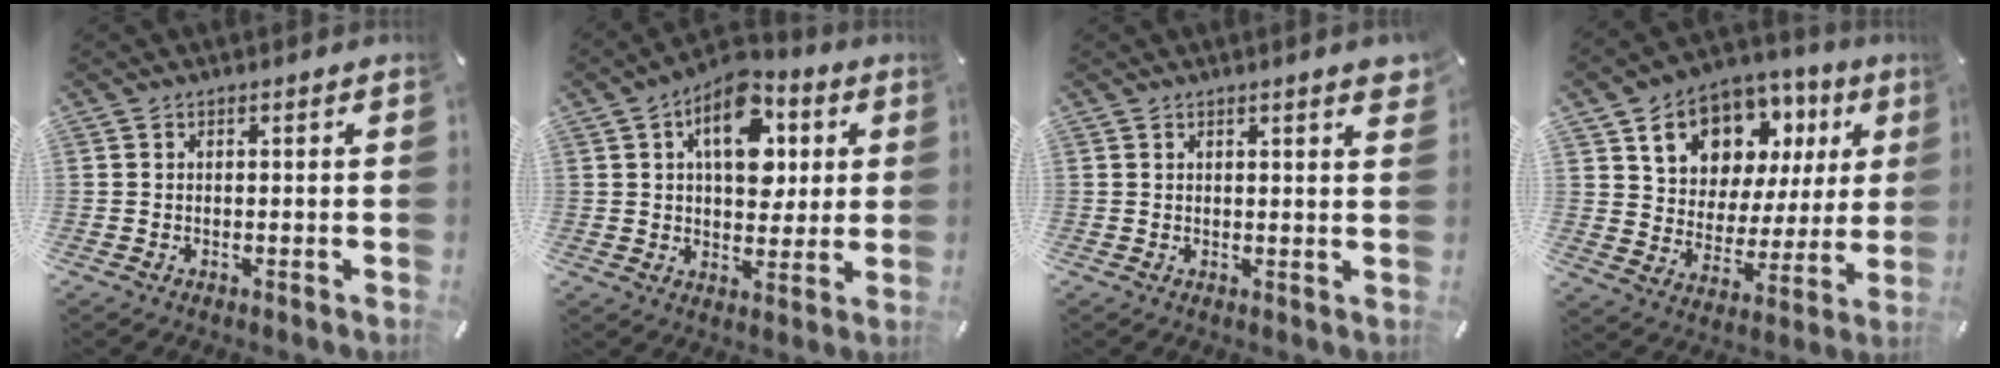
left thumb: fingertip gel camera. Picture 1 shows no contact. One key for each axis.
{"total": 14.4, "fx": 4.6, "fy": 9.1, "fz": 10.2, "tx": -0.131, "ty": -0.013, "tz": 0.076}
{"total": 2.8, "fx": 1.6, "fy": 0.2, "fz": 2.2, "tx": -0.045, "ty": 0.000, "tz": 0.027}
{"total": 13.4, "fx": 7.6, "fy": 9.9, "fz": 4.9, "tx": -0.092, "ty": -0.046, "tz": 0.140}